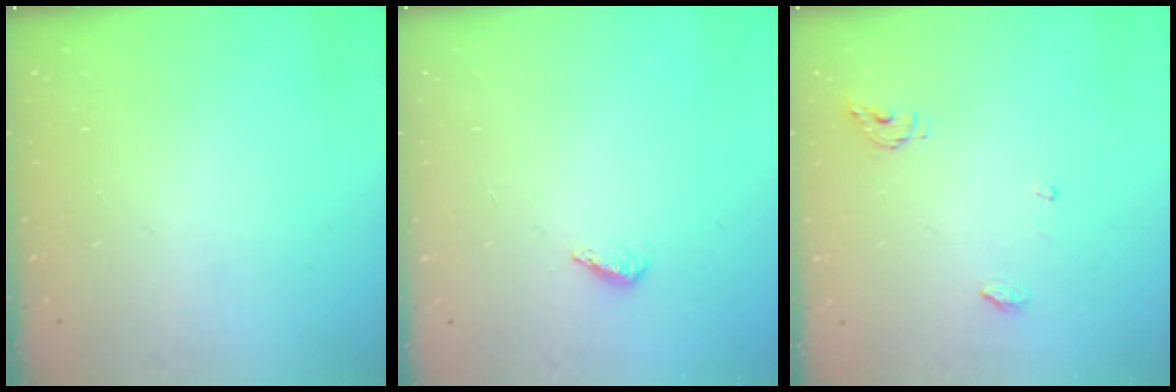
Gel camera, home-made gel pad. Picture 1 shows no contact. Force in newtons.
{"total": 2.3, "press": 2.2, "slide": 0.8}
{"total": 4.3, "press": 4.3, "slide": 0.4}